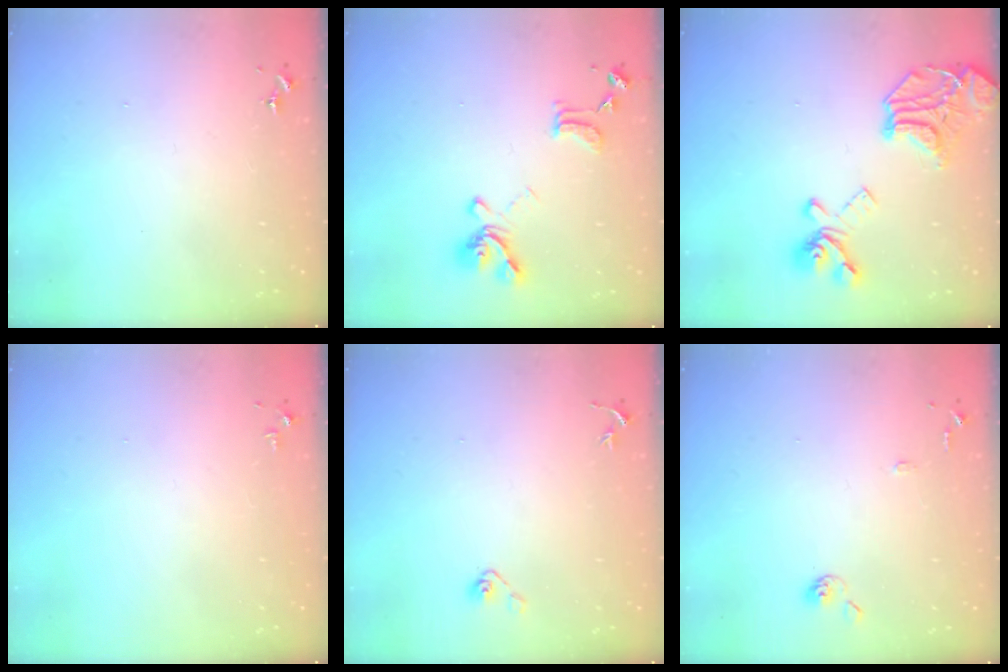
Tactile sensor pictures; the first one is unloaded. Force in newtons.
{"total": 15.5, "press": 15.4, "slide": 1.6}
{"total": 21.1, "press": 21.0, "slide": 2.3}
{"total": 2.8, "press": 2.8, "slide": 0.4}
{"total": 4.1, "press": 3.7, "slide": 1.7}
{"total": 7.0, "press": 7.0, "slide": 0.7}